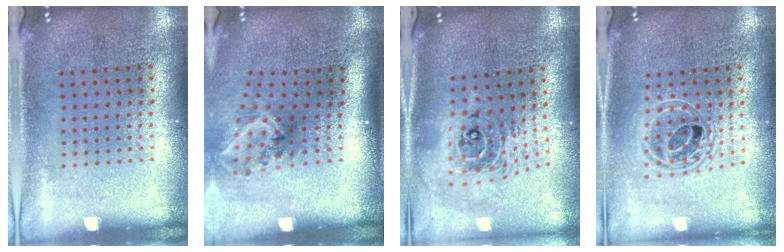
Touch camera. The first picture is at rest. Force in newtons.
{"total": 2.1, "press": 1.4, "slide": 1.5}
{"total": 2.3, "press": 1.8, "slide": 1.5}
{"total": 1.6, "press": 1.3, "slide": 0.9}